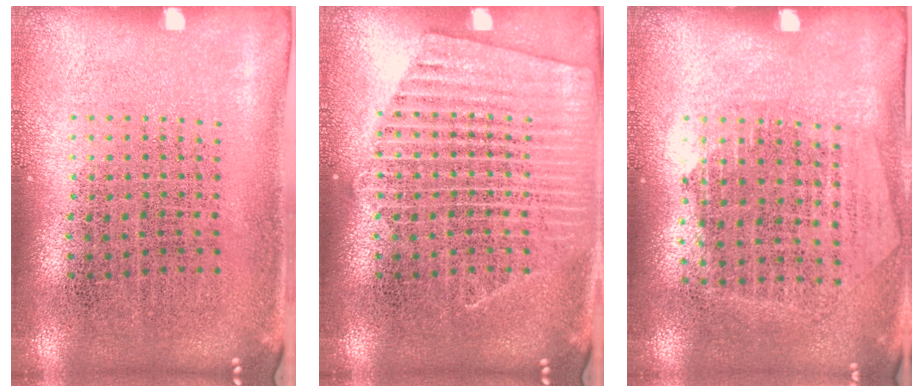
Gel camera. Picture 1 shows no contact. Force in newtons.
{"total": 2.6, "press": 2.6, "slide": 0.3}
{"total": 1.2, "press": 1.1, "slide": 0.6}